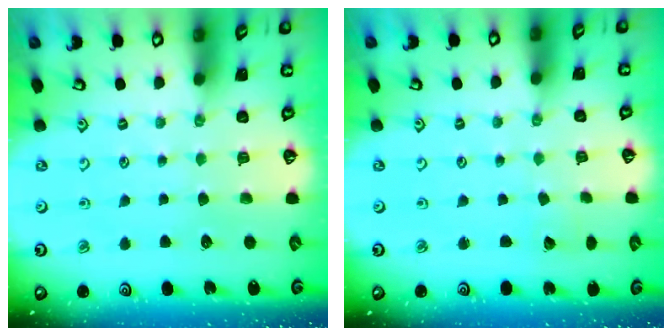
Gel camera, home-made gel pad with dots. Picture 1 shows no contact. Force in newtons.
{"total": 1.4, "press": 1.4, "slide": 0.1}